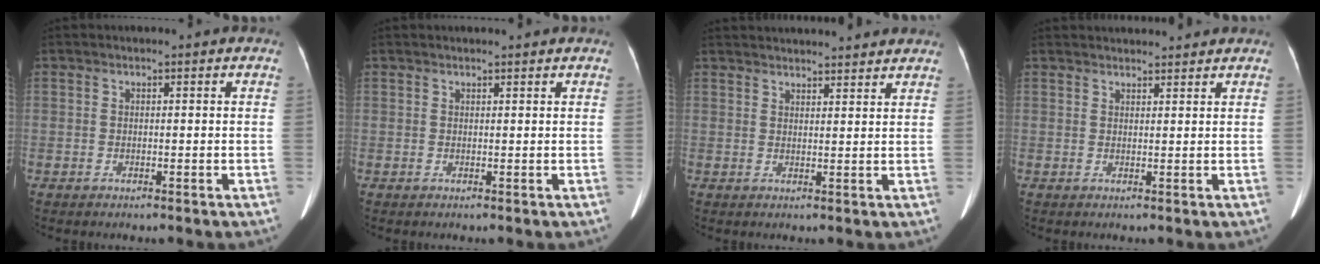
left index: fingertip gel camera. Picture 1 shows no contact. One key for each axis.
{"total": 2.6, "fx": 2.4, "fy": 0.1, "fz": 0.9, "tx": -0.011, "ty": 0.005, "tz": 0.029}
{"total": 14.8, "fx": 14.0, "fy": 2.1, "fz": 4.5, "tx": -0.054, "ty": 0.033, "tz": 0.178}
{"total": 7.5, "fx": 7.2, "fy": 1.1, "fz": 1.8, "tx": -0.016, "ty": 0.015, "tz": 0.086}